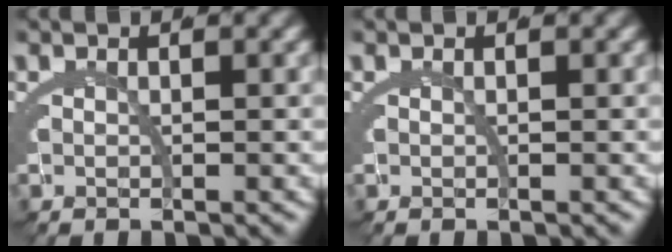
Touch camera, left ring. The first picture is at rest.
{"total": 0.0}